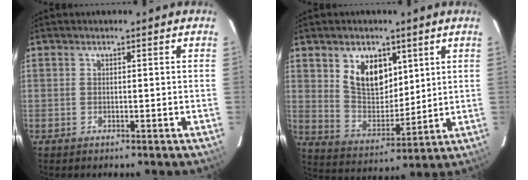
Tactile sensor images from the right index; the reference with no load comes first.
{"total": 10.8, "force": [5.0, 6.8, 6.8], "torque": [-0.117, 0.005, 0.104]}